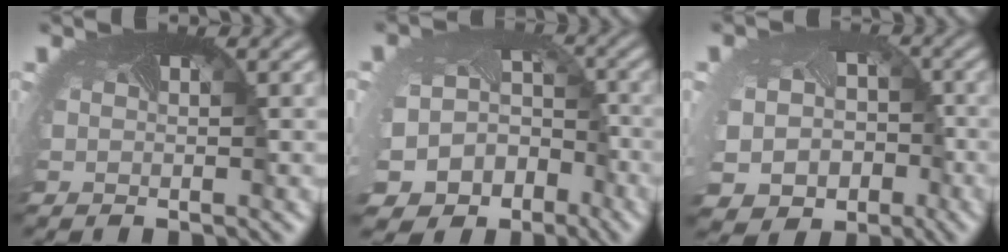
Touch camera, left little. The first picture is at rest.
{"total": 12.0, "force": [-6.7, 9.3, 3.4], "torque": [-0.081, -0.066, -0.082]}
{"total": 9.0, "force": [-3.2, 7.6, 3.6], "torque": [-0.077, -0.051, -0.046]}